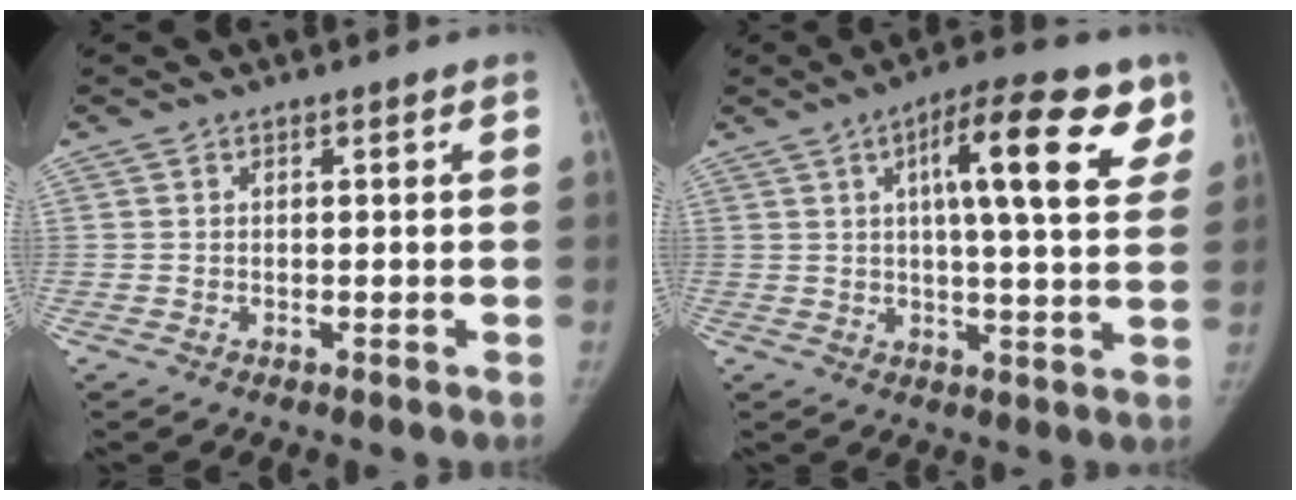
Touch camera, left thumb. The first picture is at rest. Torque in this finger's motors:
{"motor_torque": [0.06, 0.19, 0.52, 0.35, 0.09]}